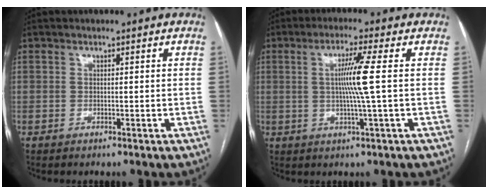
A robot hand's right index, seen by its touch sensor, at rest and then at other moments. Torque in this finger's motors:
{"motor_torque": [0.49, -0.10, 0.22, 0.13]}